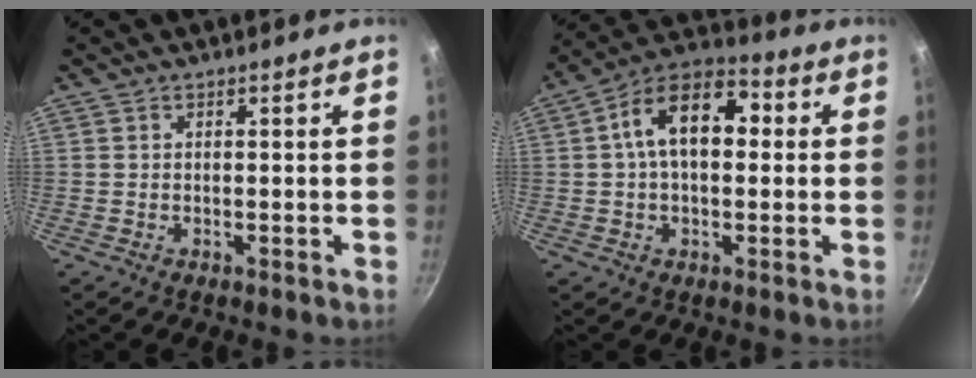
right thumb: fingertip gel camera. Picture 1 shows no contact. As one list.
[{"total": 14.0, "force": [2.0, 8.5, 11.0], "torque": [-0.143, 0.032, 0.013]}]